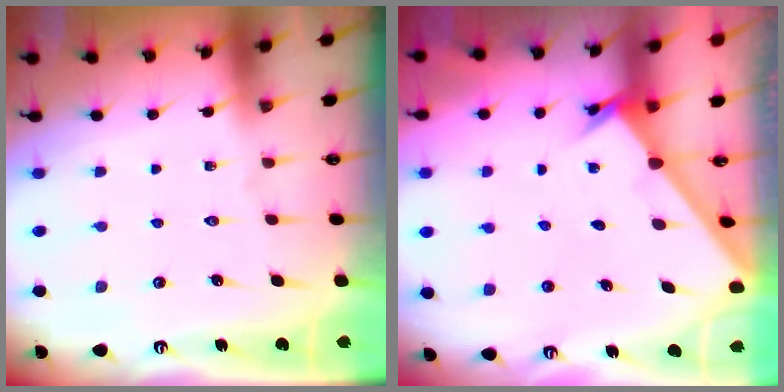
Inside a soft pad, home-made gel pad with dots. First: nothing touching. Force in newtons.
{"total": 1.4, "press": 1.4, "slide": 0.1}